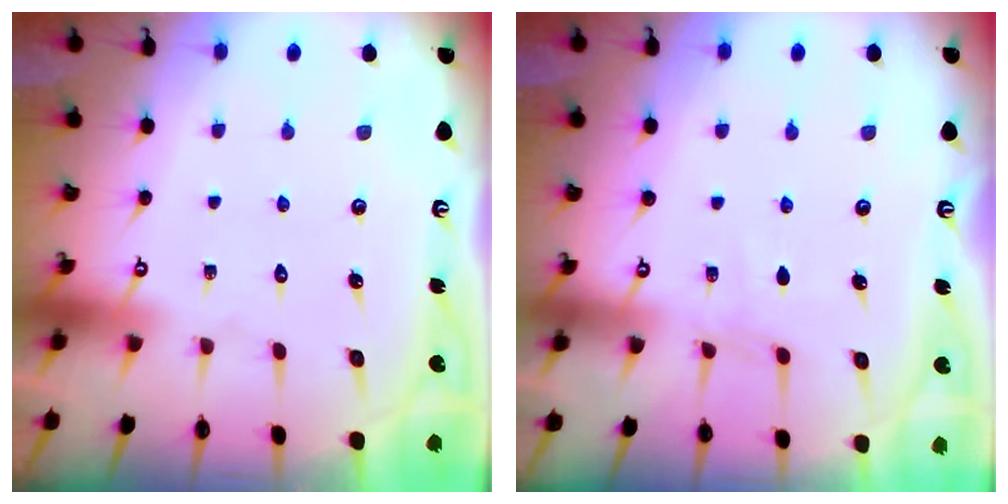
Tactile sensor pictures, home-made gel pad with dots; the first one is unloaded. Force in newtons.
{"total": 3.9, "press": 3.9, "slide": 0.5}